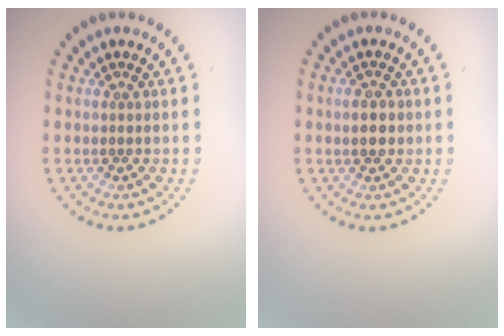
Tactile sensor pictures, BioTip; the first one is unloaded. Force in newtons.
{"total": 1.8, "press": 1.8, "slide": 0.1}